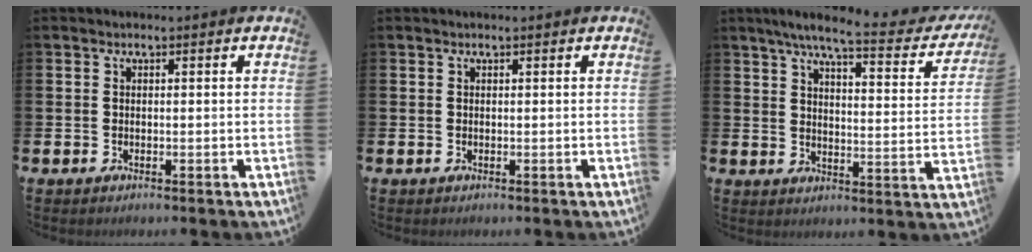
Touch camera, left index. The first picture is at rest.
{"total": 0.0}
{"total": 6.8, "force": [5.6, 0.8, 3.8], "torque": [-0.082, -0.034, 0.086]}